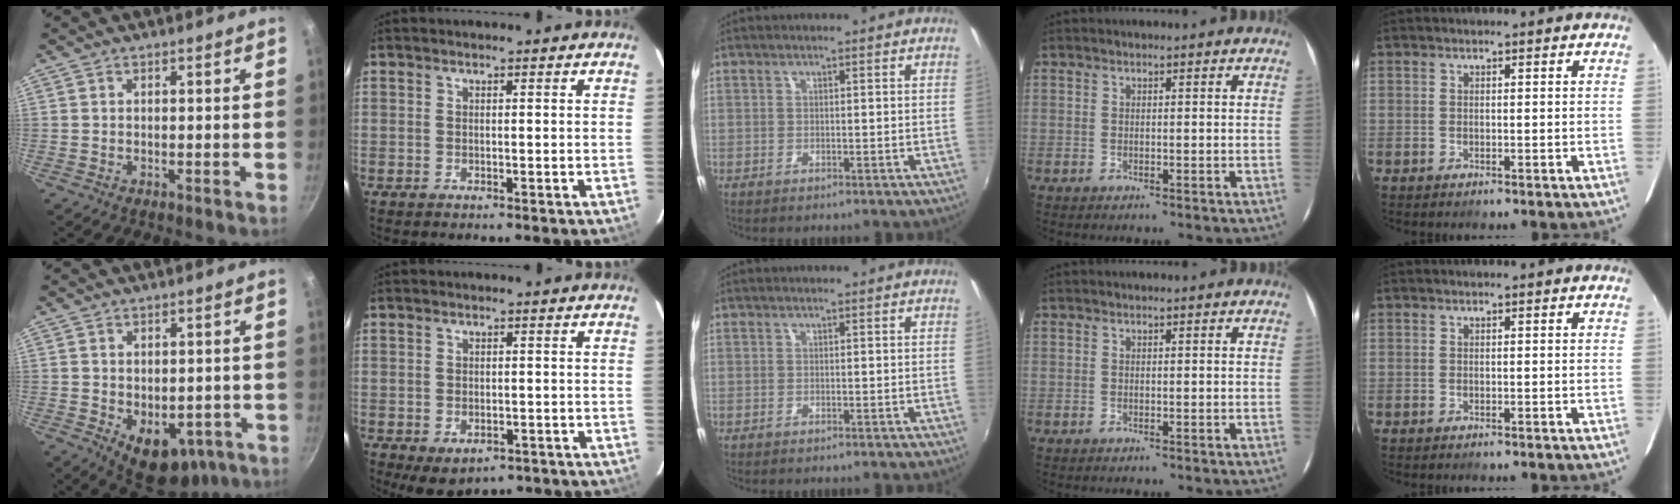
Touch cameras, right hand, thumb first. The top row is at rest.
{"thumb": {"total": 11.2, "force": [-3.5, 7.3, 7.8], "torque": [-0.063, 0.000, -0.028]}, "index": {"total": 5.9, "force": [-3.1, 3.8, 3.2], "torque": [-0.061, -0.014, -0.031]}}